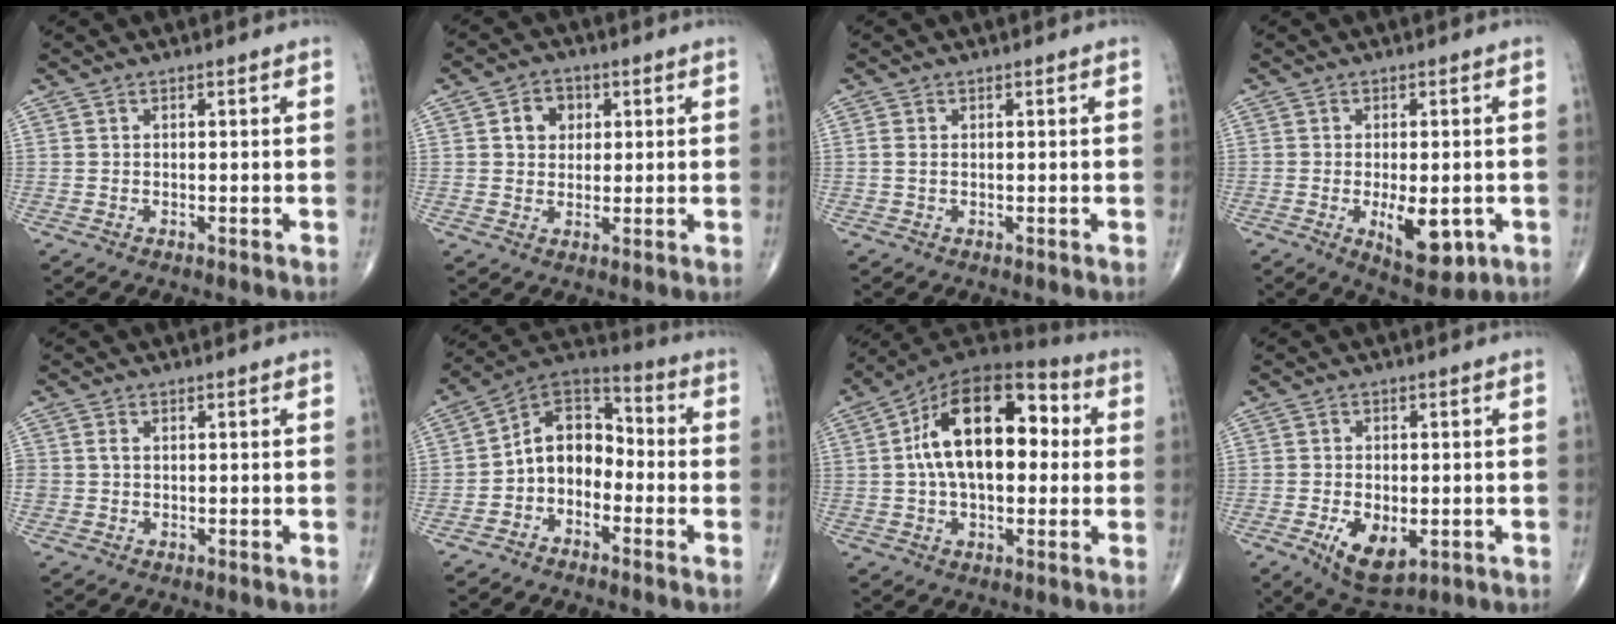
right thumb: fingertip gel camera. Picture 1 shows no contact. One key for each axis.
{"total": 5.2, "fx": 1.4, "fy": 4.3, "fz": 2.6, "tx": -0.016, "ty": 0.002, "tz": 0.020}
{"total": 1.1, "fx": 0.1, "fy": 0.7, "fz": 0.9, "tx": -0.022, "ty": 0.003, "tz": 0.001}
{"total": 8.9, "fx": -2.3, "fy": 3.9, "fz": 7.6, "tx": -0.099, "ty": -0.013, "tz": -0.024}
{"total": 1.4, "fx": 0.1, "fy": 1.1, "fz": 0.8, "tx": -0.014, "ty": 0.001, "tz": 0.004}
{"total": 10.1, "fx": -2.8, "fy": 7.4, "fz": 6.4, "tx": -0.077, "ty": 0.058, "tz": -0.068}
{"total": 20.3, "fx": 2.5, "fy": 11.4, "fz": 16.6, "tx": -0.254, "ty": 0.035, "tz": 0.029}
{"total": 8.4, "fx": -2.5, "fy": 4.5, "fz": 6.6, "tx": -0.103, "ty": -0.007, "tz": -0.030}